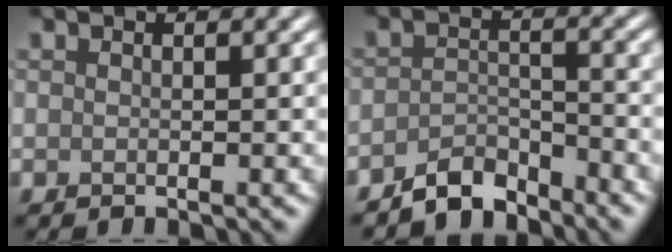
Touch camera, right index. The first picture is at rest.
{"total": 3.4, "force": [-3.0, 1.0, 1.0], "torque": [-0.015, 0.007, -0.061]}